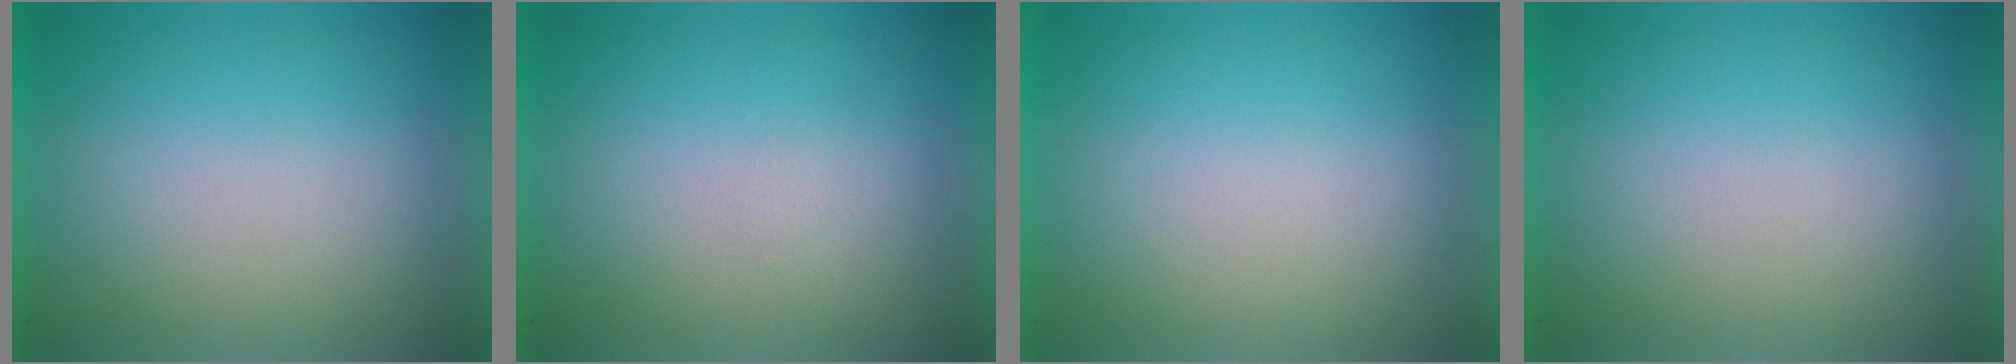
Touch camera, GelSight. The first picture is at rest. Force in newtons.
{"total": 1.2}
{"total": 0.0}
{"total": 0.0}